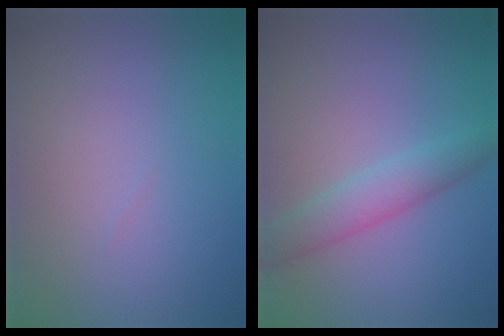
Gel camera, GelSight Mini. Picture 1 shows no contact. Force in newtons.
{"total": 3.2, "press": 3.2, "slide": 0.1}